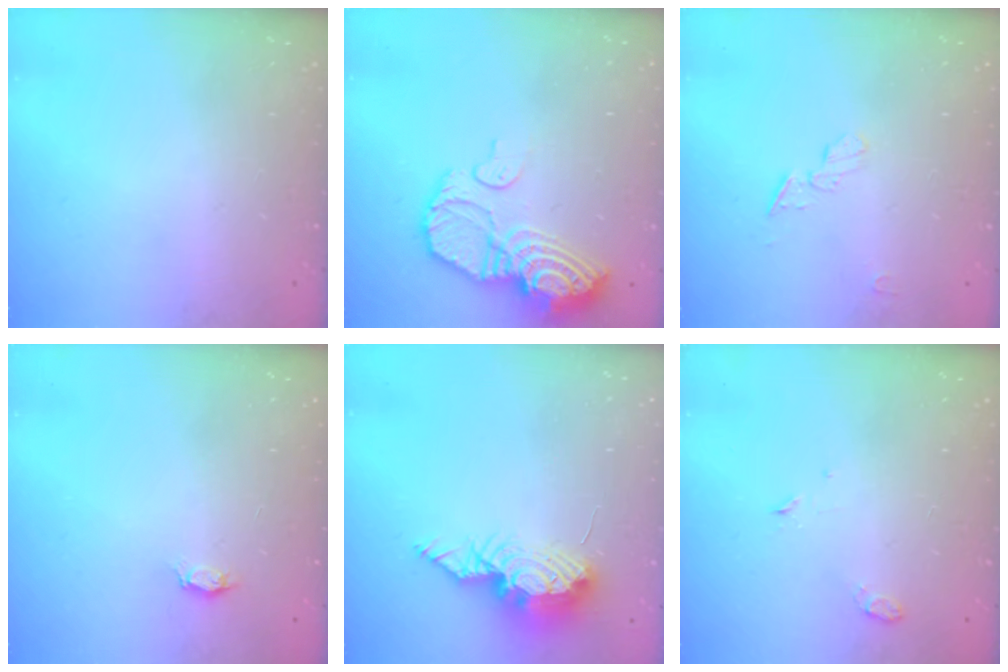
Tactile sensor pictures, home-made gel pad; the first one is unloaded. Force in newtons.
{"total": 15.7, "press": 15.6, "slide": 1.7}
{"total": 5.2, "press": 5.2, "slide": 0.3}
{"total": 3.0, "press": 2.9, "slide": 0.3}
{"total": 10.7, "press": 10.7, "slide": 1.0}
{"total": 3.0, "press": 2.9, "slide": 0.6}